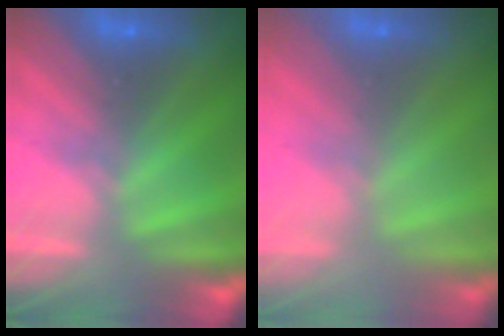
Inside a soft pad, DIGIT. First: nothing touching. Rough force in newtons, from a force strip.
{"total": 2.4}